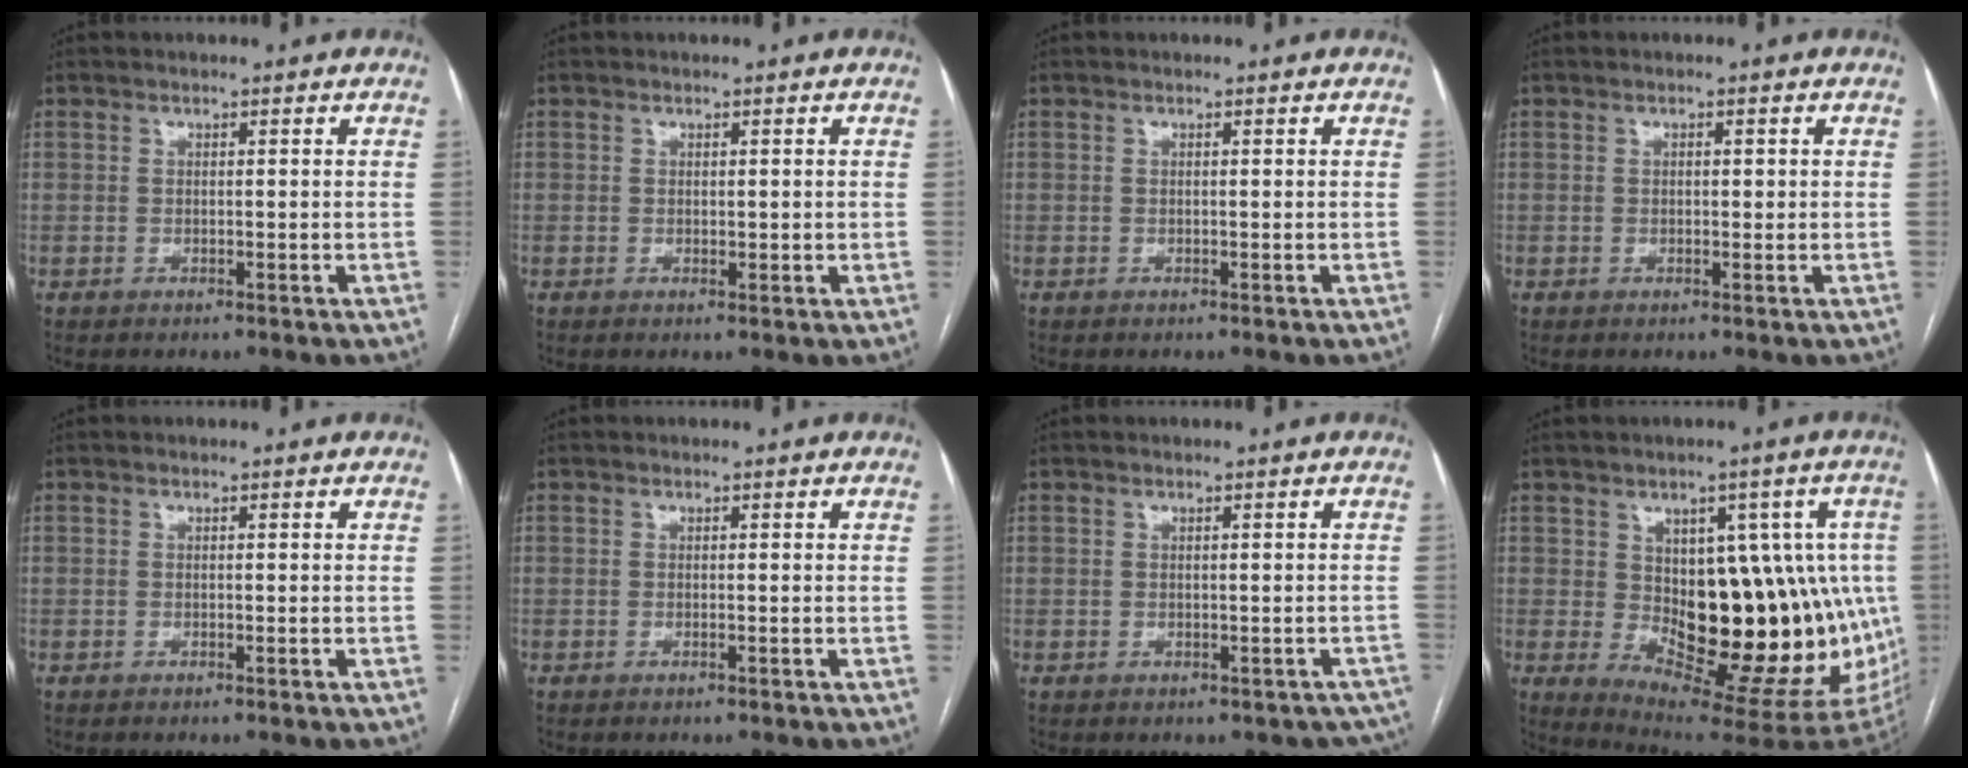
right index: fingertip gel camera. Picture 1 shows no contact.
{"total": 0.9, "force": [0.2, 0.6, 0.6], "torque": [-0.006, -0.001, 0.006]}
{"total": 0.0}
{"total": 1.1, "force": [0.2, 0.5, 1.0], "torque": [-0.016, 0.001, 0.003]}
{"total": 0.0}
{"total": 0.0}
{"total": 4.7, "force": [-3.3, 3.2, 0.9], "torque": [0.010, 0.014, -0.035]}
{"total": 20.7, "force": [-1.1, 9.2, 18.5], "torque": [-0.195, 0.018, 0.015]}